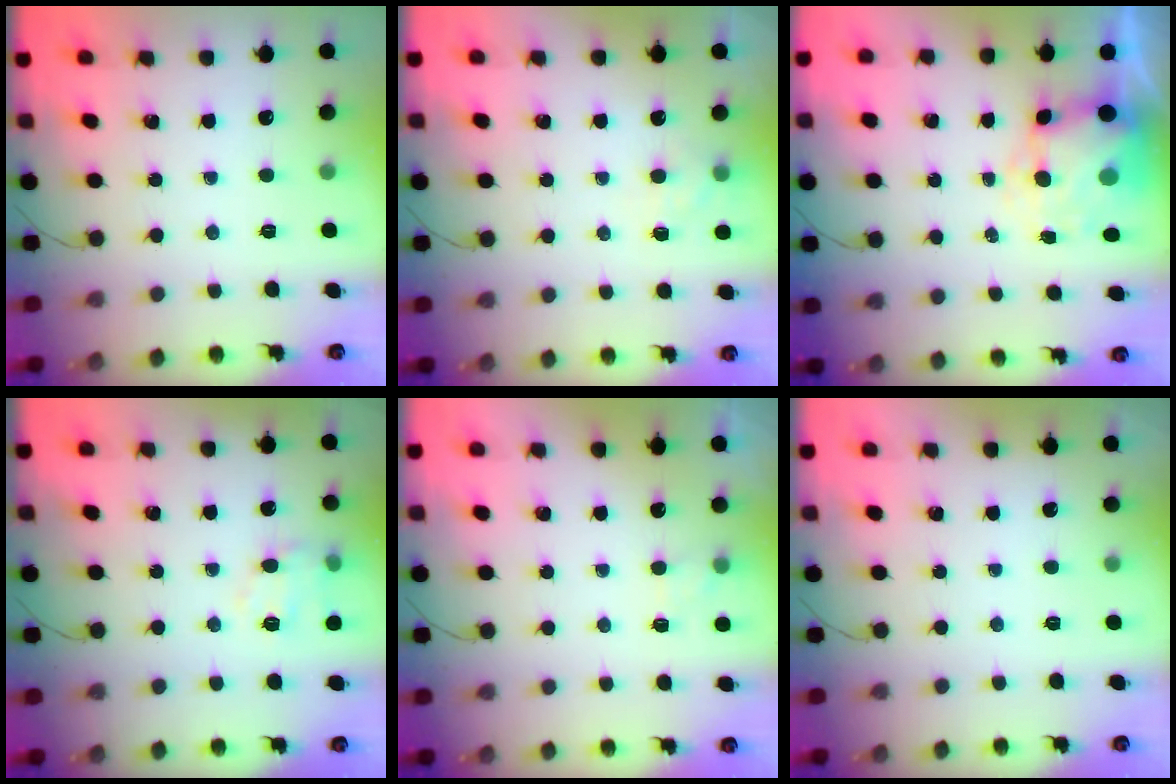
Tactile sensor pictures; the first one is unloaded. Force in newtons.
{"total": 6.8, "press": 6.6, "slide": 1.5}
{"total": 8.3, "press": 8.1, "slide": 2.0}
{"total": 10.3, "press": 10.2, "slide": 1.4}
{"total": 2.4, "press": 1.9, "slide": 1.4}
{"total": 1.8, "press": 1.7, "slide": 0.3}